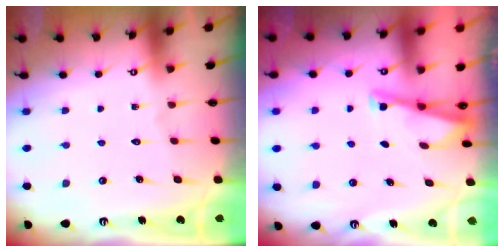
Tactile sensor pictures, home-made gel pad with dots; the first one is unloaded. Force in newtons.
{"total": 3.1, "press": 3.1, "slide": 0.3}